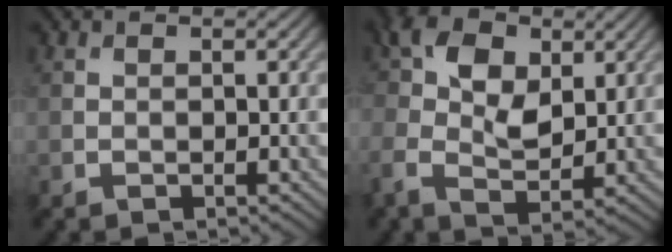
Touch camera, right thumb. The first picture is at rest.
{"total": 7.4, "force": [1.6, 4.7, 5.5], "torque": [-0.114, 0.002, 0.024]}